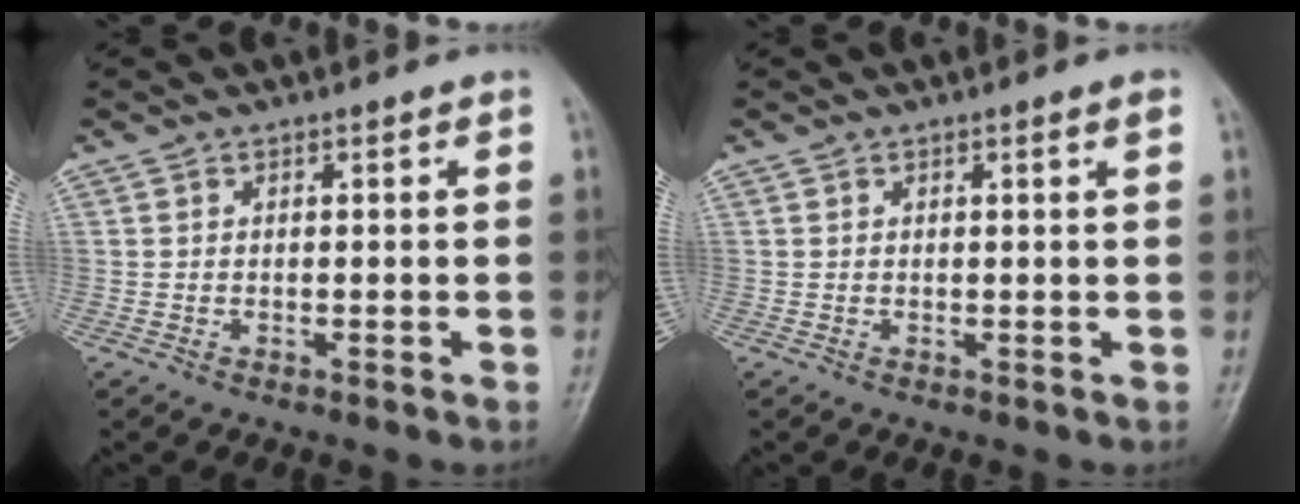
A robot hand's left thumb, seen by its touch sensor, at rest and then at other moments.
{"total": 1.2, "force": [0.6, -0.1, 1.1], "torque": [-0.017, -0.002, 0.009]}